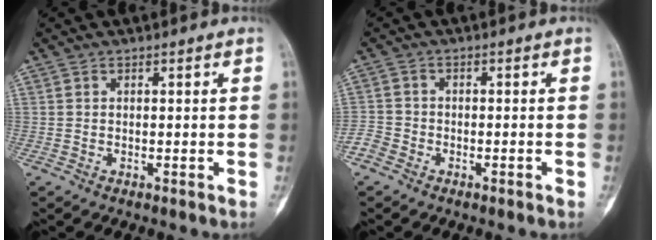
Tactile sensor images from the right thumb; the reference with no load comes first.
{"total": 3.0, "force": [-2.2, 1.9, 0.7], "torque": [-0.011, 0.012, -0.047]}